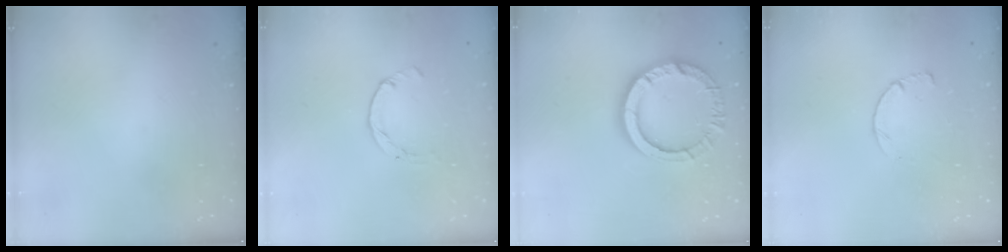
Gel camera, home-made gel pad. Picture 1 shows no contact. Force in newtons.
{"total": 0.0}
{"total": 13.5, "press": 13.5, "slide": 1.3}
{"total": 2.5, "press": 2.5, "slide": 0.3}